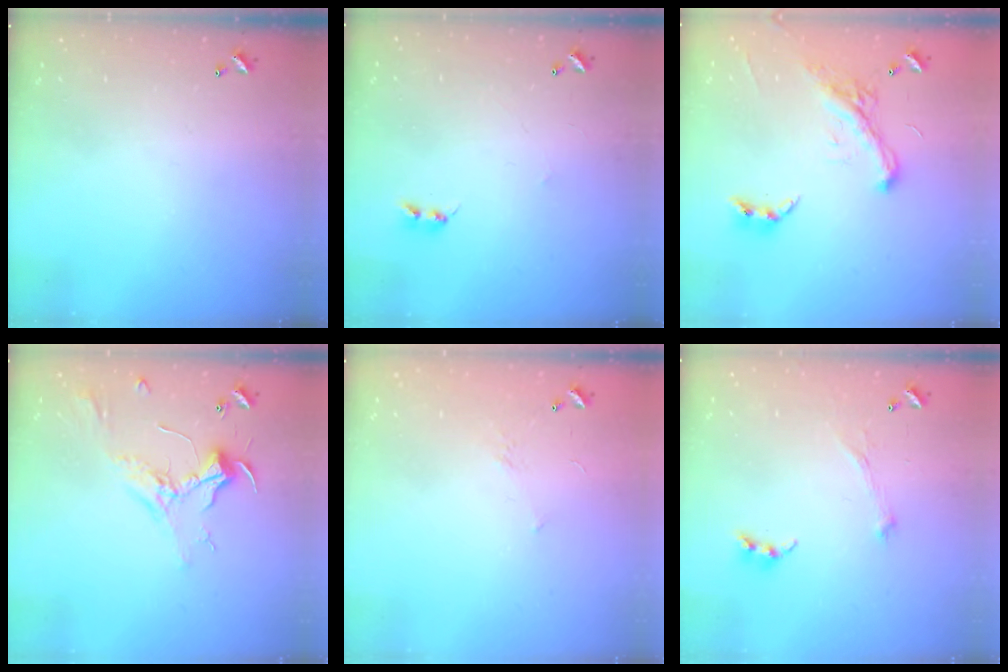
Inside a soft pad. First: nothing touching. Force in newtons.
{"total": 2.2, "press": 2.2, "slide": 0.4}
{"total": 2.2, "press": 2.2, "slide": 0.1}
{"total": 2.4, "press": 2.3, "slide": 0.8}
{"total": 4.5, "press": 4.3, "slide": 1.0}
{"total": 2.1, "press": 2.0, "slide": 0.7}